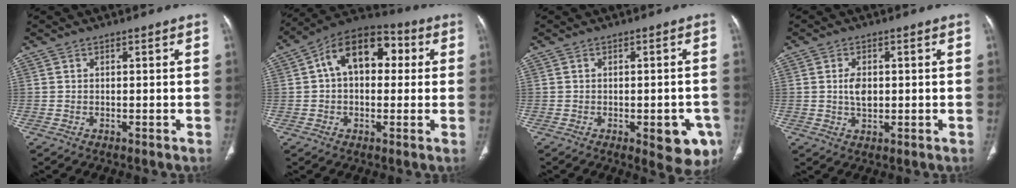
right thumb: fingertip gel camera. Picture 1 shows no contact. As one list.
[{"total": 14.1, "force": [2.7, 9.0, 10.4], "torque": [-0.132, 0.035, 0.032]}, {"total": 8.5, "force": [-3.3, 3.5, 7.0], "torque": [-0.055, 0.004, -0.033]}, {"total": 3.8, "force": [0.2, 2.4, 2.9], "torque": [-0.048, 0.000, 0.005]}]